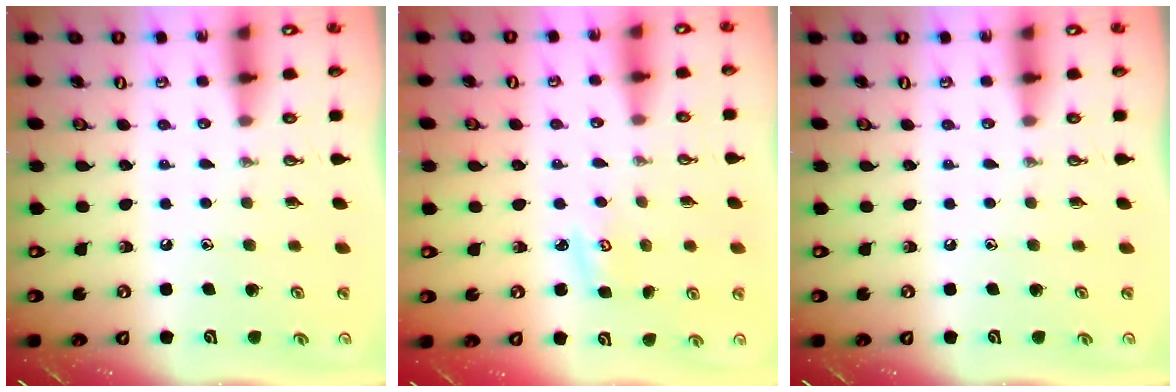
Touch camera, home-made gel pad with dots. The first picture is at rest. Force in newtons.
{"total": 3.0, "press": 3.0, "slide": 0.2}
{"total": 0.0}